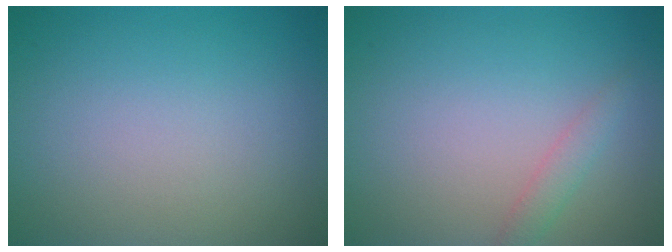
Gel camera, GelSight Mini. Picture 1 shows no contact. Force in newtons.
{"total": 1.3, "press": 1.3, "slide": 0.1}